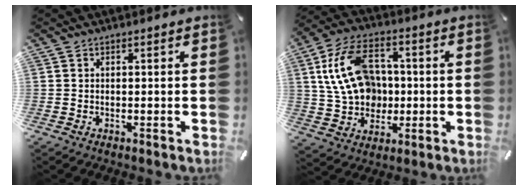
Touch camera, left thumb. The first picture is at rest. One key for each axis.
{"total": 15.8, "fx": 1.6, "fy": 12.1, "fz": 10.1, "tx": -0.213, "ty": 0.021, "tz": 0.034}